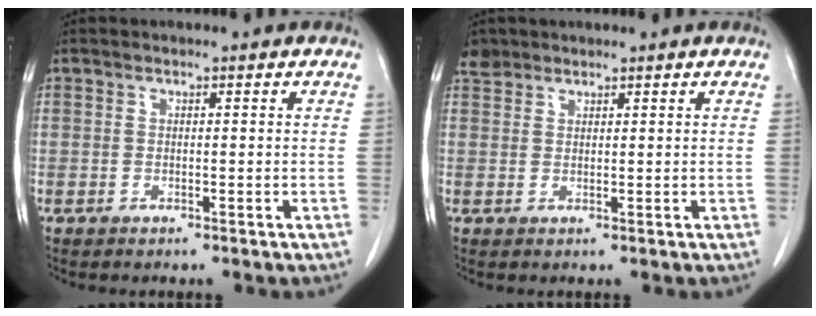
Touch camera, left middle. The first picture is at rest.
{"total": 1.9, "force": [1.7, 0.9, -0.1], "torque": [0.000, 0.006, 0.030]}